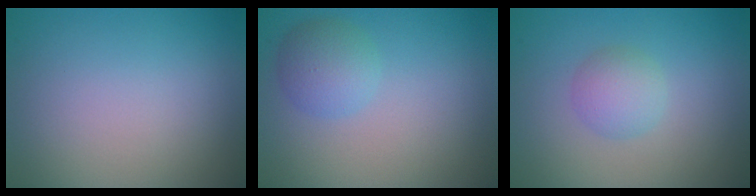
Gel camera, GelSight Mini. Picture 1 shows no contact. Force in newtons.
{"total": 2.8, "press": 2.8, "slide": 0.1}
{"total": 2.5, "press": 2.5, "slide": 0.1}